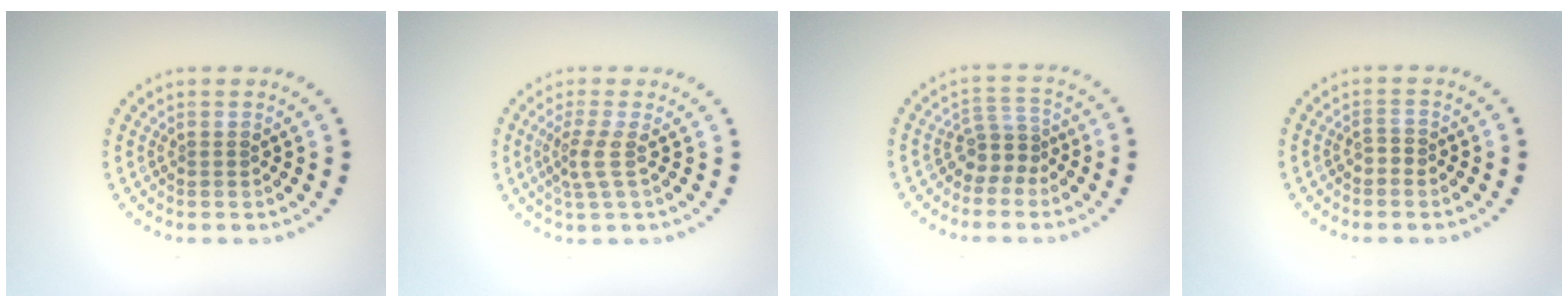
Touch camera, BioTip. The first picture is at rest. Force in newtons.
{"total": 2.3, "press": 1.6, "slide": 1.6}
{"total": 2.6, "press": 1.9, "slide": 1.8}
{"total": 1.0, "press": 0.8, "slide": 0.6}